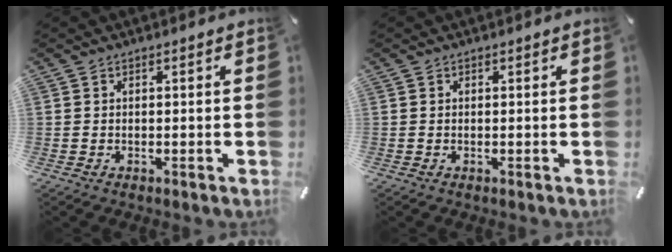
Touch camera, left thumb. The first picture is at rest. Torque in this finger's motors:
{"motor_torque": [0.00, 0.00, 0.00, 0.00, 0.00]}